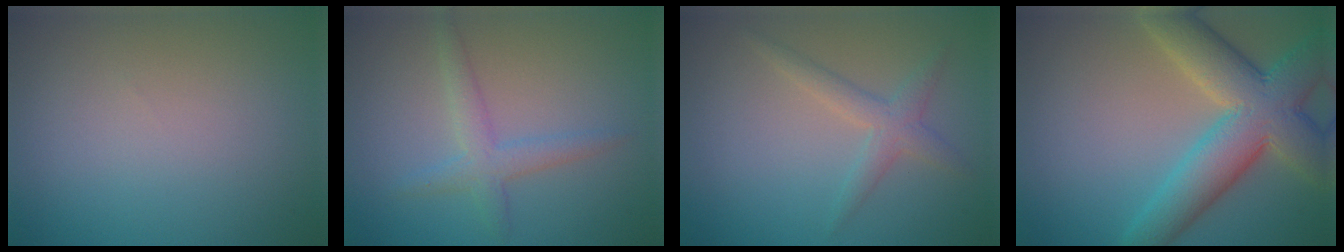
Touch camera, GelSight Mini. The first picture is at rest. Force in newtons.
{"total": 2.4, "press": 2.4, "slide": 0.2}
{"total": 2.2, "press": 2.2, "slide": 0.1}
{"total": 8.7, "press": 8.7, "slide": 0.5}